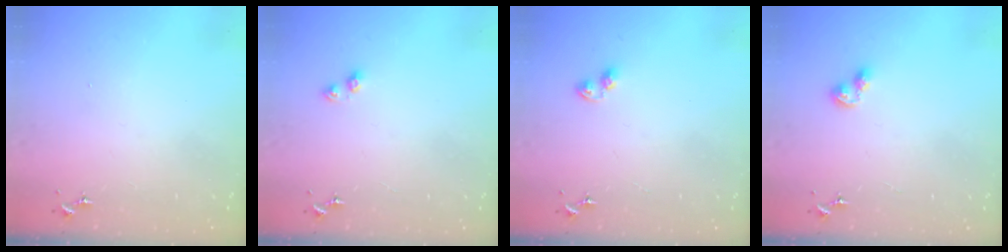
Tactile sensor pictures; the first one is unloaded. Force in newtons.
{"total": 3.6, "press": 3.6, "slide": 0.3}
{"total": 4.5, "press": 4.5, "slide": 0.5}
{"total": 5.7, "press": 5.6, "slide": 0.6}